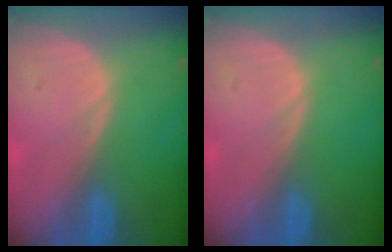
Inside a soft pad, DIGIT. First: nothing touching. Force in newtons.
{"total": 0.0}